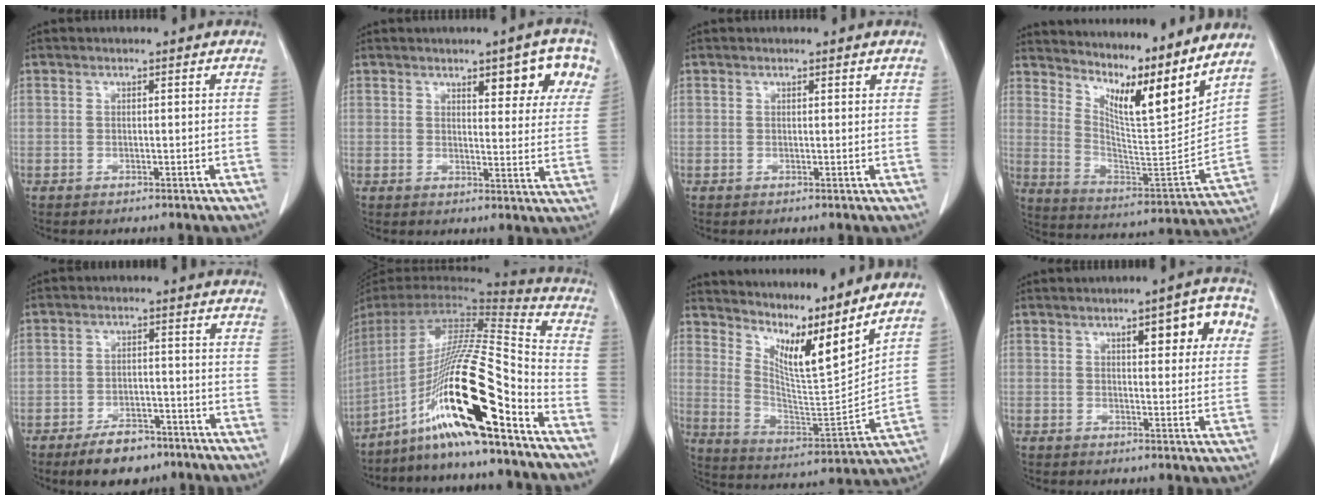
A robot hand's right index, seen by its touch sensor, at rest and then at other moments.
{"total": 8.9, "force": [5.0, 2.5, 6.9], "torque": [-0.078, 0.002, 0.059]}
{"total": 0.8, "force": [0.7, 0.3, 0.4], "torque": [-0.004, -0.001, 0.008]}
{"total": 18.0, "force": [14.4, 1.0, 10.8], "torque": [-0.184, -0.031, 0.232]}
{"total": 6.8, "force": [-4.8, 3.3, 3.4], "torque": [-0.059, 0.003, -0.074]}
{"total": 22.9, "force": [-14.1, 0.9, 18.0], "torque": [-0.345, -0.012, -0.258]}
{"total": 16.1, "force": [12.5, 0.9, 10.1], "torque": [-0.180, -0.018, 0.212]}
{"total": 9.2, "force": [4.0, 2.4, 7.9], "torque": [-0.094, 0.013, 0.050]}